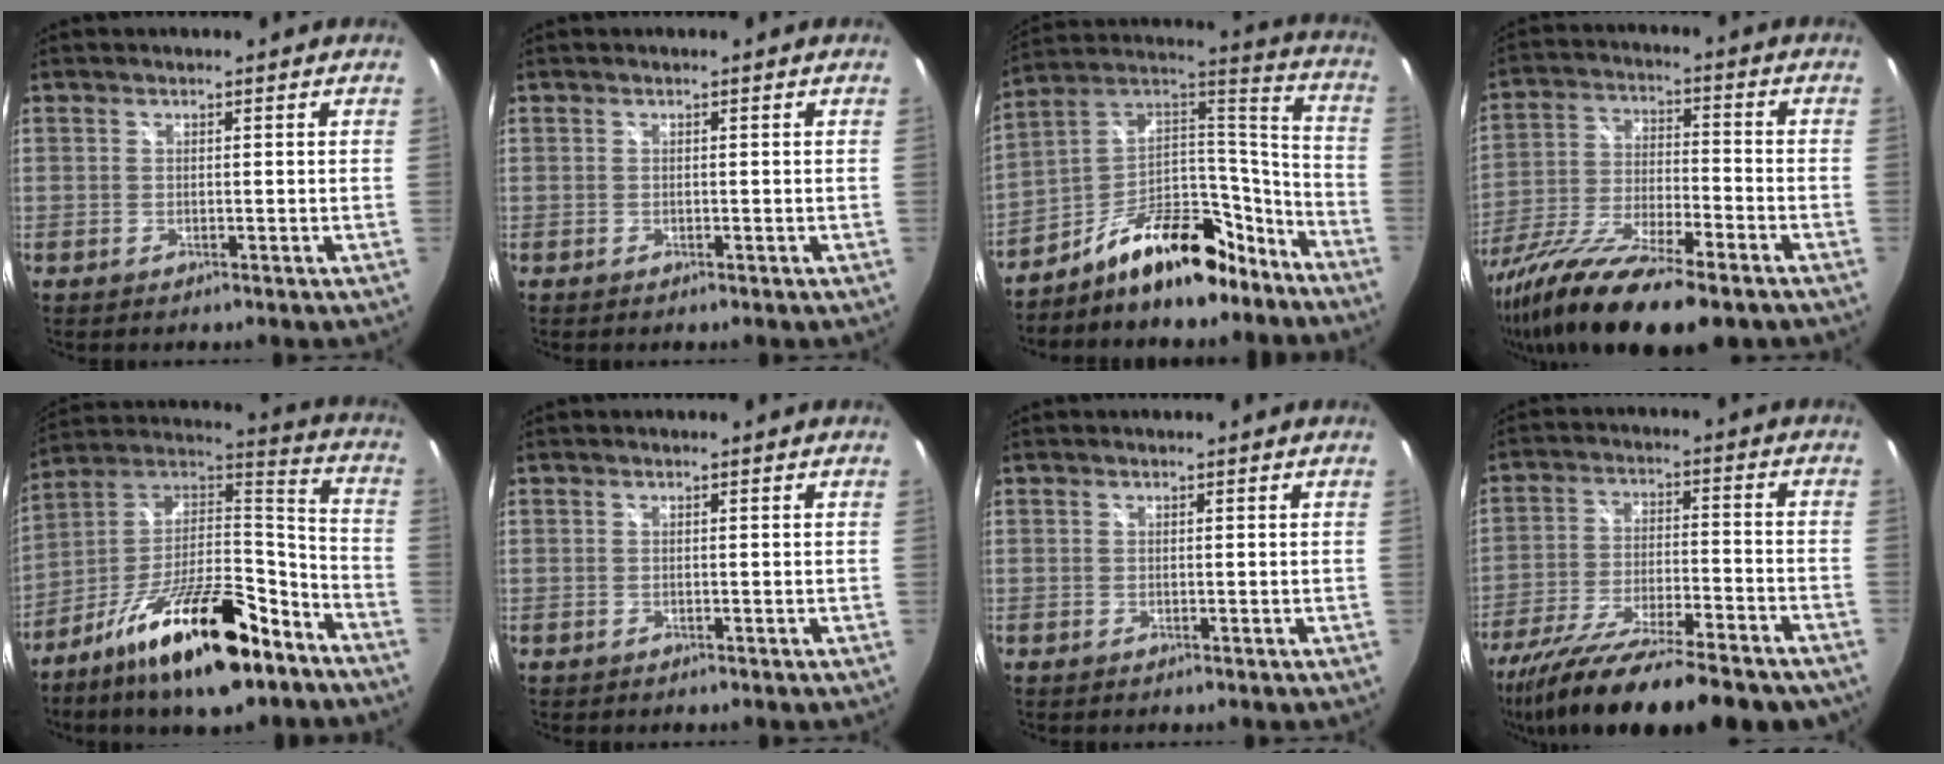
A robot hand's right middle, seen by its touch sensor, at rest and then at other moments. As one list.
[{"total": 0.0}, {"total": 18.8, "force": [-12.8, 9.0, 10.4], "torque": [-0.169, 0.059, -0.196]}, {"total": 21.7, "force": [-15.8, 4.8, 14.2], "torque": [-0.279, -0.066, -0.276]}, {"total": 23.8, "force": [-14.2, 8.6, 17.1], "torque": [-0.298, 0.003, -0.236]}, {"total": 0.0}, {"total": 0.0}, {"total": 25.1, "force": [-20.2, 5.3, 13.8], "torque": [-0.251, -0.066, -0.306]}]